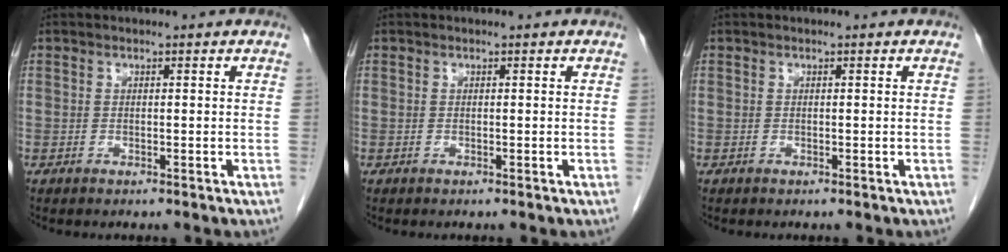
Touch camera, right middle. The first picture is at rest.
{"total": 0.0}
{"total": 0.0}